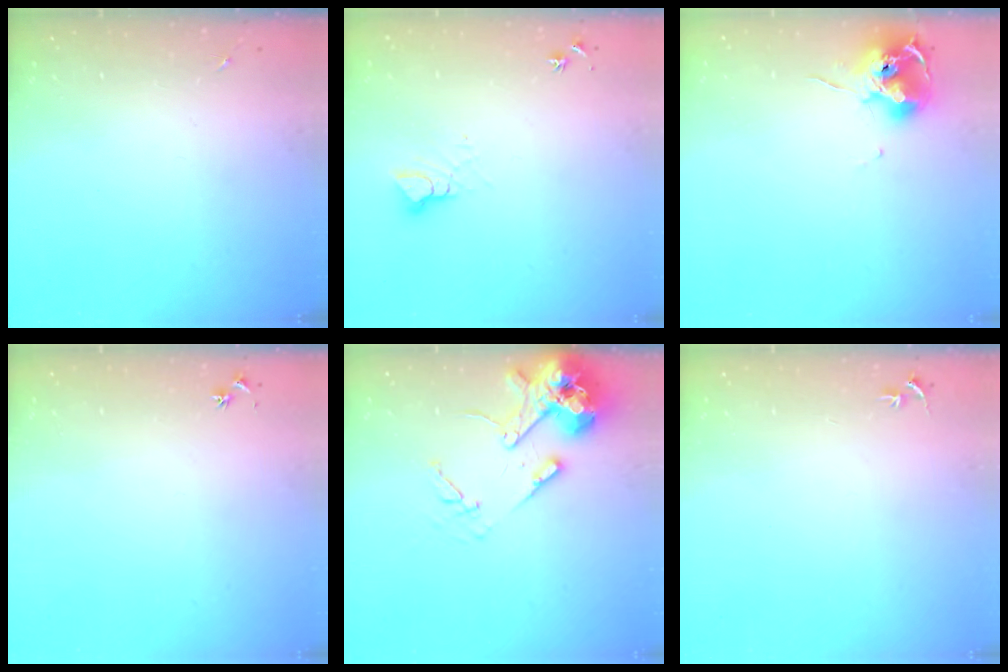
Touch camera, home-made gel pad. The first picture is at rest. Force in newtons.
{"total": 5.1, "press": 5.1, "slide": 0.4}
{"total": 11.7, "press": 11.7, "slide": 0.7}
{"total": 2.5, "press": 2.5, "slide": 0.3}
{"total": 14.9, "press": 14.7, "slide": 2.3}
{"total": 2.7, "press": 2.7, "slide": 0.3}